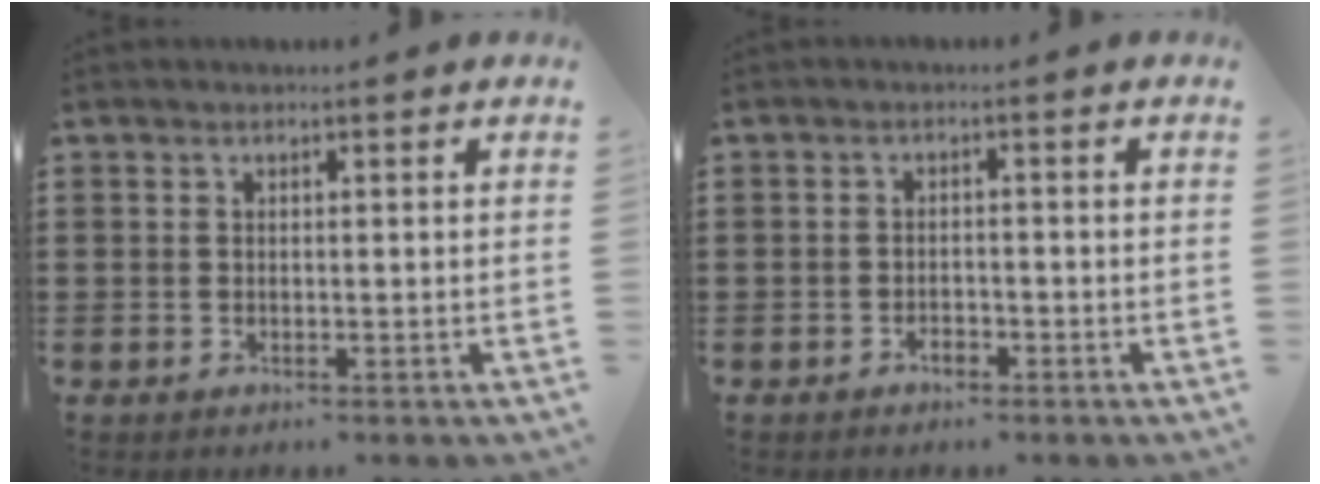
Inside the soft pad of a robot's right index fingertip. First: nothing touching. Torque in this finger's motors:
{"motor_torque": [0.54, 0.57, 0.01, 0.00]}